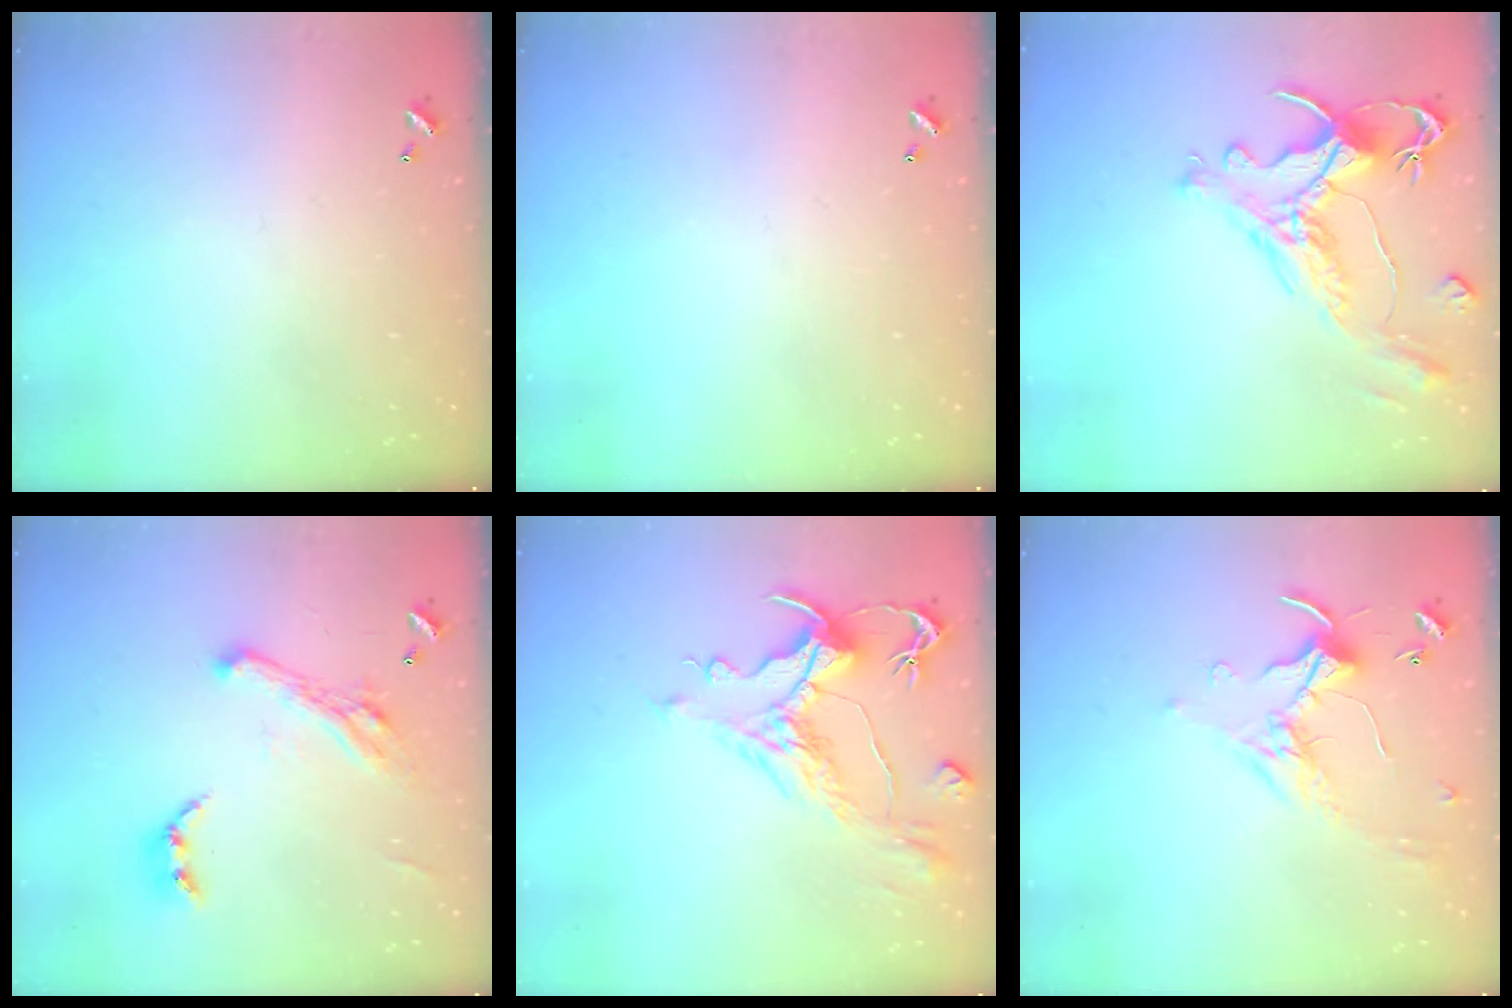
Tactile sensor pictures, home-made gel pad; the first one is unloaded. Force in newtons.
{"total": 0.0}
{"total": 1.8, "press": 1.2, "slide": 1.3}
{"total": 7.2, "press": 7.1, "slide": 1.1}
{"total": 2.6, "press": 2.1, "slide": 1.6}
{"total": 0.0}